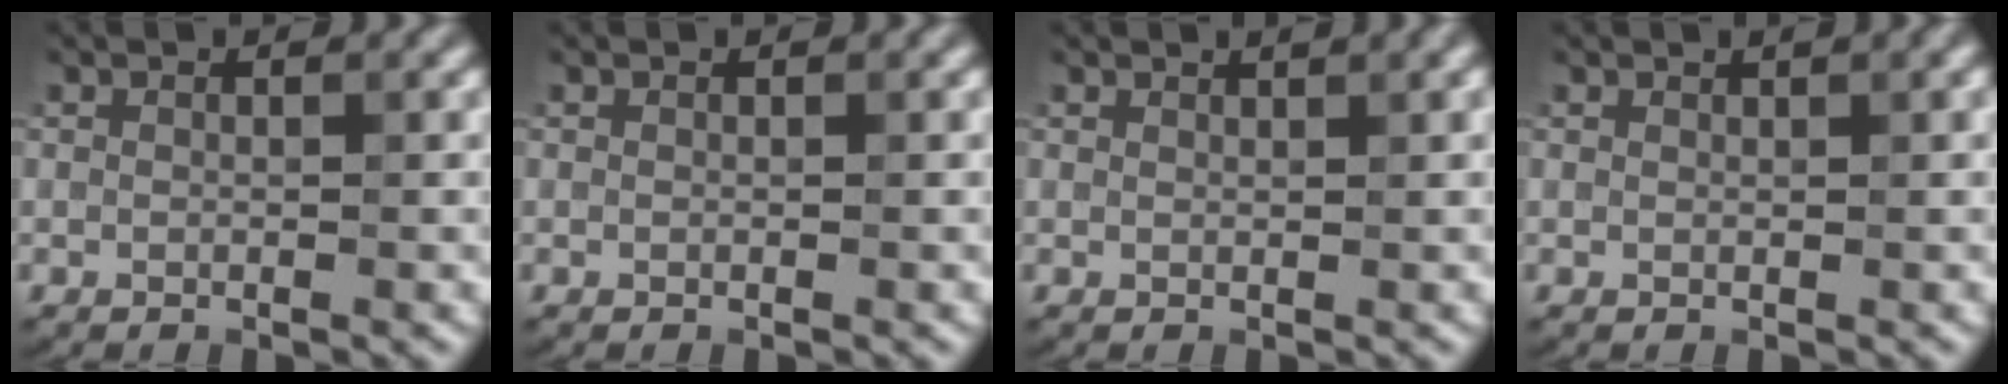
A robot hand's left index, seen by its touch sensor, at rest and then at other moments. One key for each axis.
{"total": 0.0}
{"total": 1.3, "fx": 1.0, "fy": 0.3, "fz": 0.8, "tx": -0.004, "ty": 0.001, "tz": 0.012}
{"total": 1.0, "fx": 0.7, "fy": 0.2, "fz": 0.7, "tx": -0.008, "ty": 0.003, "tz": 0.013}